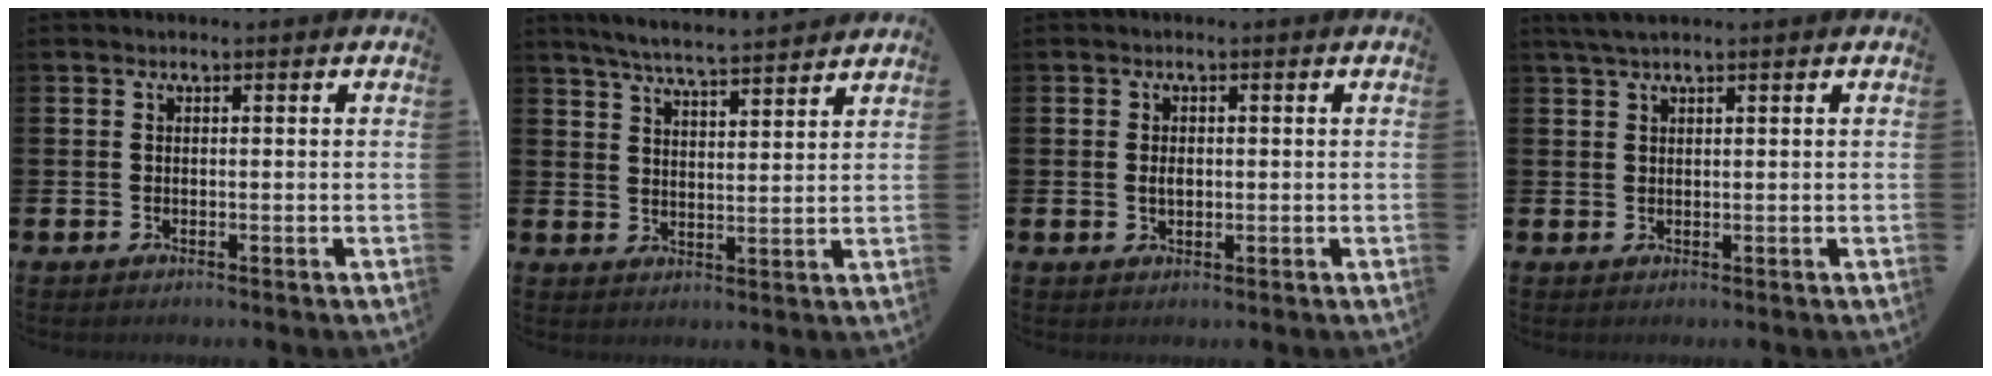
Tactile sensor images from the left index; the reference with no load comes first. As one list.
[{"total": 5.5, "force": [5.3, -0.1, 1.4], "torque": [-0.044, -0.034, 0.093]}, {"total": 1.6, "force": [0.1, 1.0, 1.3], "torque": [-0.015, 0.002, -0.004]}, {"total": 2.0, "force": [1.5, 0.2, 1.3], "torque": [-0.031, 0.005, 0.028]}]